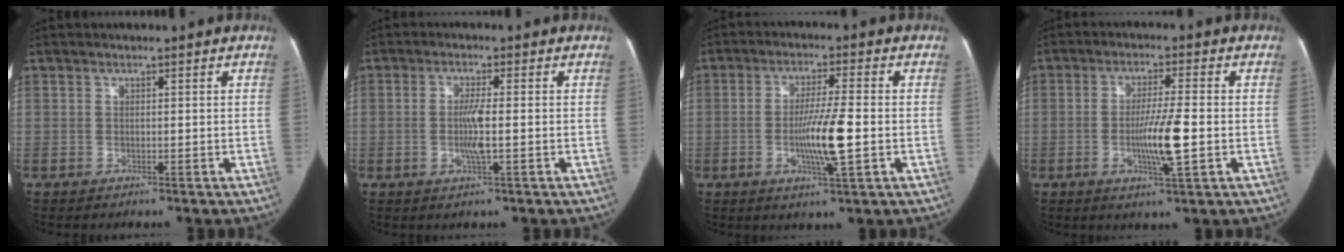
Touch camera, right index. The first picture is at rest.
{"total": 4.3, "force": [-0.7, 0.3, 4.2], "torque": [-0.087, -0.005, -0.013]}
{"total": 8.8, "force": [-1.6, 0.6, 8.6], "torque": [-0.160, -0.007, -0.030]}
{"total": 7.9, "force": [-1.5, 0.5, 7.7], "torque": [-0.141, -0.007, -0.027]}